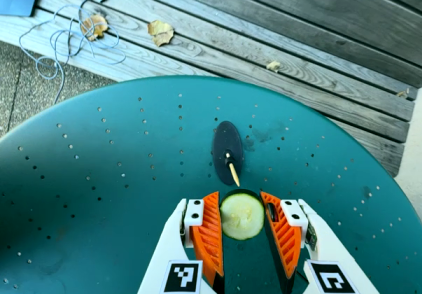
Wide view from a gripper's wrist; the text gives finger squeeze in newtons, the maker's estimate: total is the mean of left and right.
{"total": 11.7, "left": 11.7, "right": 11.8}